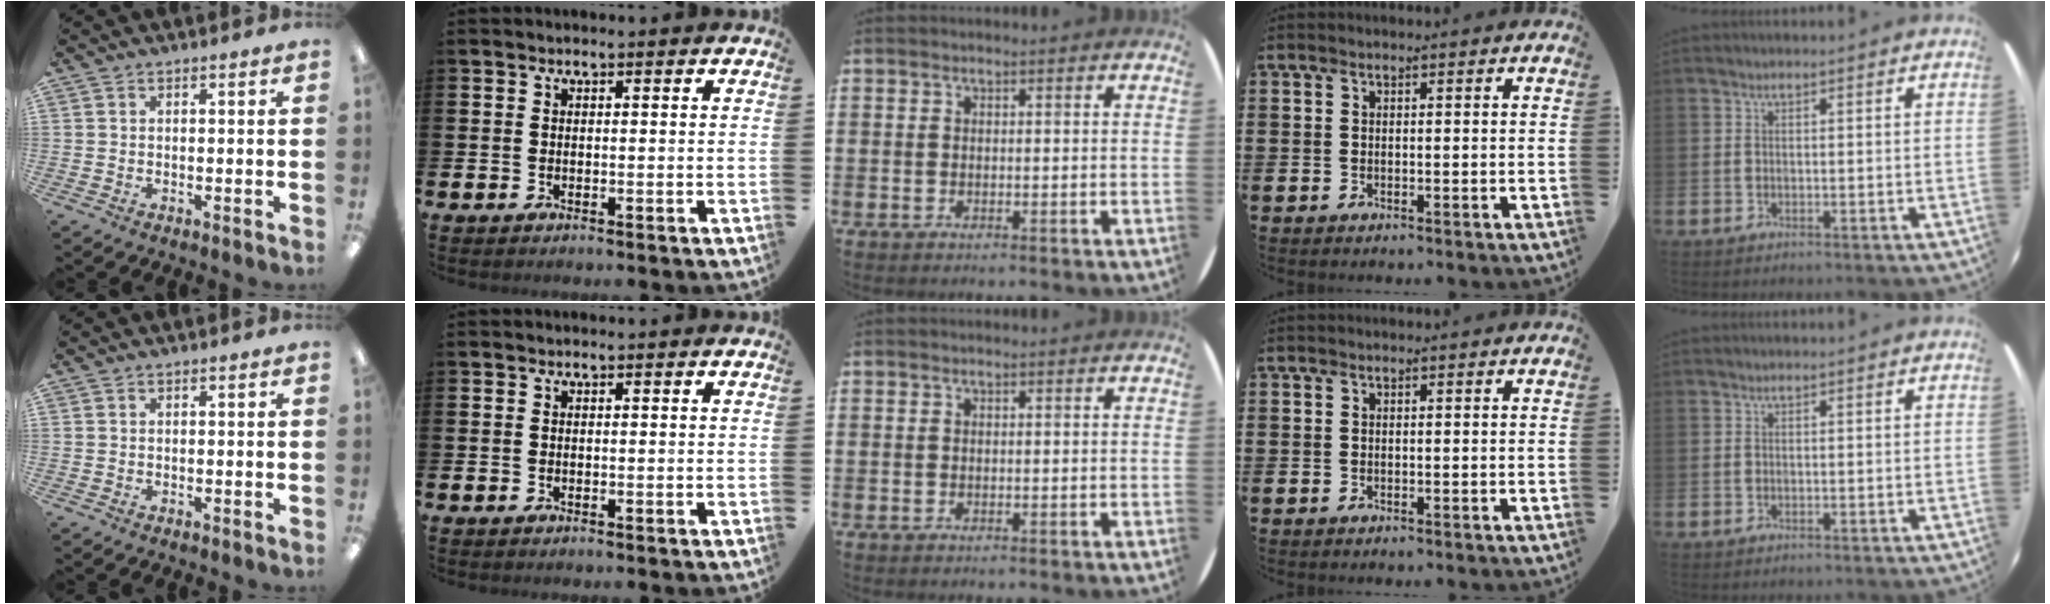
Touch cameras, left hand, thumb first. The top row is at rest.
{}